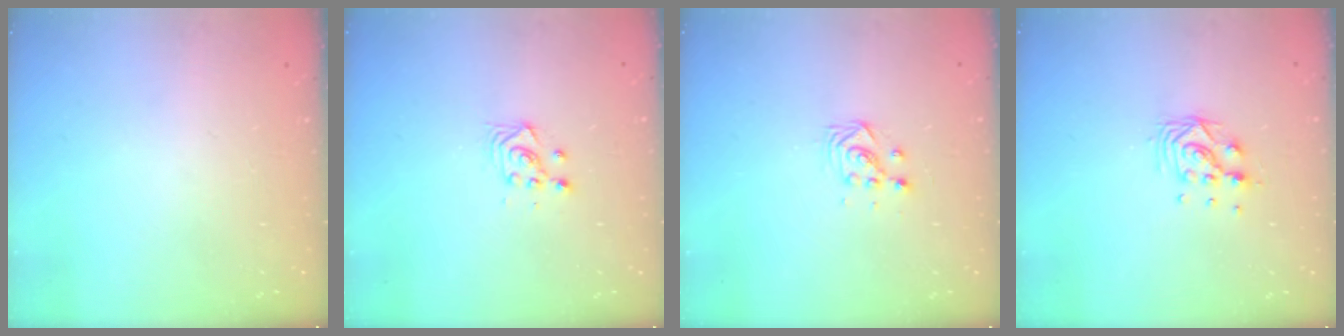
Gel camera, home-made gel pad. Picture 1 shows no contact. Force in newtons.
{"total": 3.6, "press": 3.4, "slide": 1.2}
{"total": 3.6, "press": 3.6, "slide": 0.4}
{"total": 8.8, "press": 8.8, "slide": 0.6}